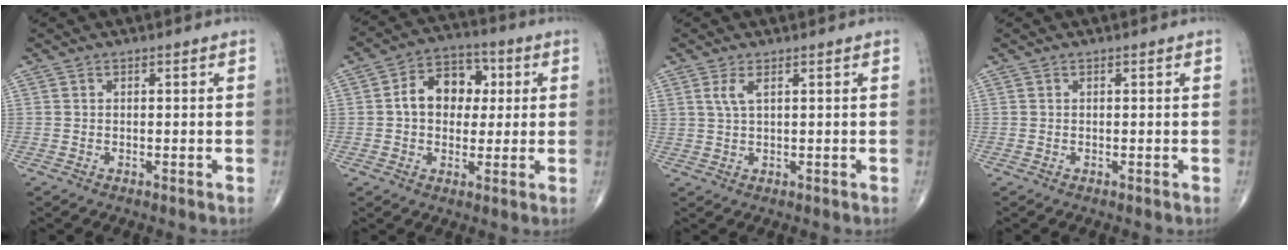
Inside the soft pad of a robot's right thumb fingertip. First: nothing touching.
{"total": 10.9, "force": [1.4, 8.1, 7.2], "torque": [-0.078, 0.021, 0.015]}
{"total": 2.6, "force": [1.2, 0.8, 2.1], "torque": [-0.051, 0.000, 0.031]}
{"total": 0.0}